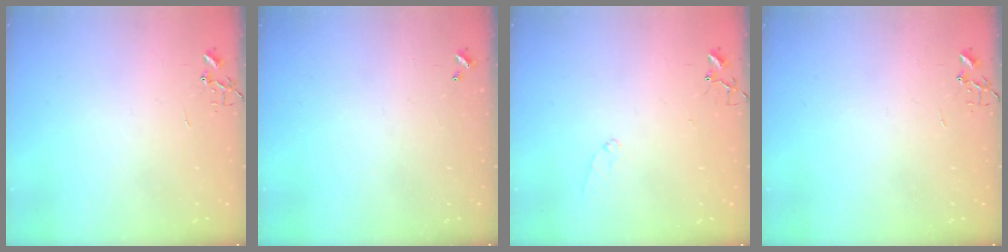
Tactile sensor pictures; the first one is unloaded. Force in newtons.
{"total": 0.0}
{"total": 6.8, "press": 6.8, "slide": 0.7}
{"total": 0.0}